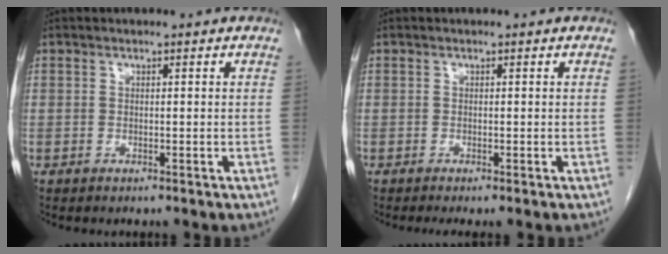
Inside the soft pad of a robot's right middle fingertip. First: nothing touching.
{"total": 1.5, "force": [-1.2, -0.1, 0.9], "torque": [-0.013, -0.004, -0.017]}